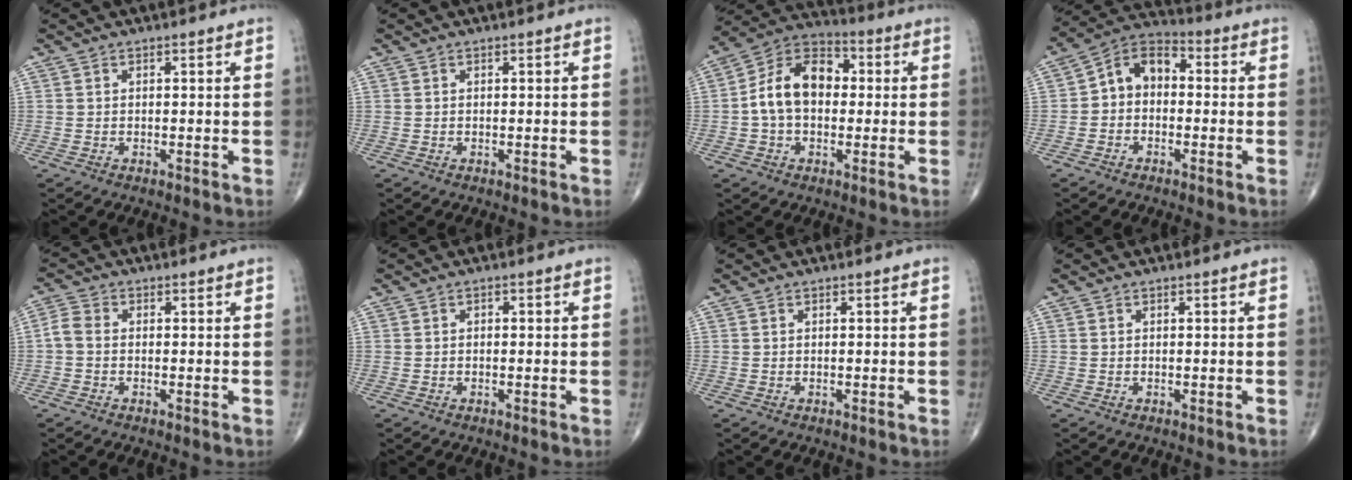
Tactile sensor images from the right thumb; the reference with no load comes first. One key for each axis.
{"total": 0.0}
{"total": 13.1, "fx": 0.4, "fy": 8.8, "fz": 9.7, "tx": -0.156, "ty": 0.034, "tz": -0.007}
{"total": 8.3, "fx": -0.3, "fy": 6.0, "fz": 5.7, "tx": -0.069, "ty": 0.034, "tz": -0.027}
{"total": 3.0, "fx": -0.5, "fy": 2.1, "fz": 2.1, "tx": -0.047, "ty": 0.008, "tz": -0.021}
{"total": 0.6, "fx": 0.0, "fy": 0.4, "fz": 0.5, "tx": -0.003, "ty": 0.002, "tz": -0.001}
{"total": 0.0}
{"total": 0.0}